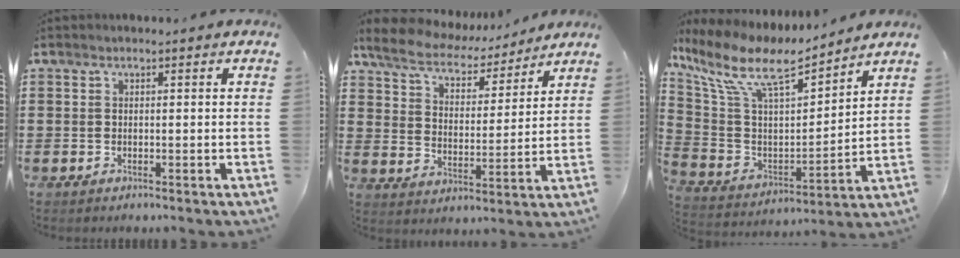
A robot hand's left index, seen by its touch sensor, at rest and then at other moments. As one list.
[{"total": 6.6, "force": [5.8, 1.9, 2.4], "torque": [-0.076, -0.031, 0.099]}, {"total": 10.5, "force": [7.7, 3.2, 6.4], "torque": [-0.157, -0.046, 0.129]}]